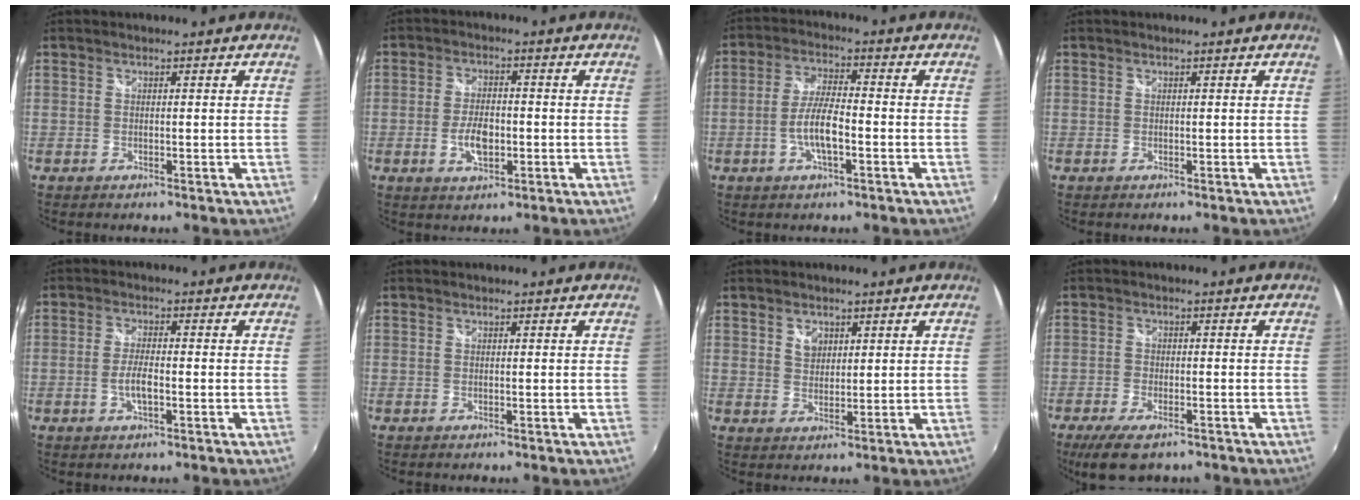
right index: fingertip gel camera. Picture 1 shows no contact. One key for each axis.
{"total": 6.1, "fx": -1.6, "fy": 3.1, "fz": 4.9, "tx": -0.101, "ty": -0.001, "tz": -0.027}
{"total": 7.1, "fx": -2.3, "fy": 1.9, "fz": 6.5, "tx": -0.130, "ty": 0.002, "tz": -0.045}
{"total": 0.0}
{"total": 4.0, "fx": -1.3, "fy": 1.2, "fz": 3.6, "tx": -0.076, "ty": -0.002, "tz": -0.024}
{"total": 0.0}
{"total": 3.0, "fx": 1.5, "fy": 2.3, "fz": 1.2, "tx": -0.012, "ty": 0.004, "tz": 0.027}
{"total": 8.2, "fx": -5.9, "fy": 3.4, "fz": 4.6, "tx": -0.114, "ty": -0.021, "tz": -0.100}